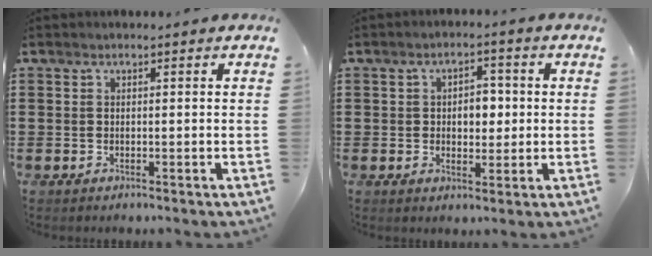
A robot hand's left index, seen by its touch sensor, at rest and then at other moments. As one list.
[{"total": 4.4, "force": [0.1, 2.8, 3.4], "torque": [-0.056, 0.006, -0.008]}]